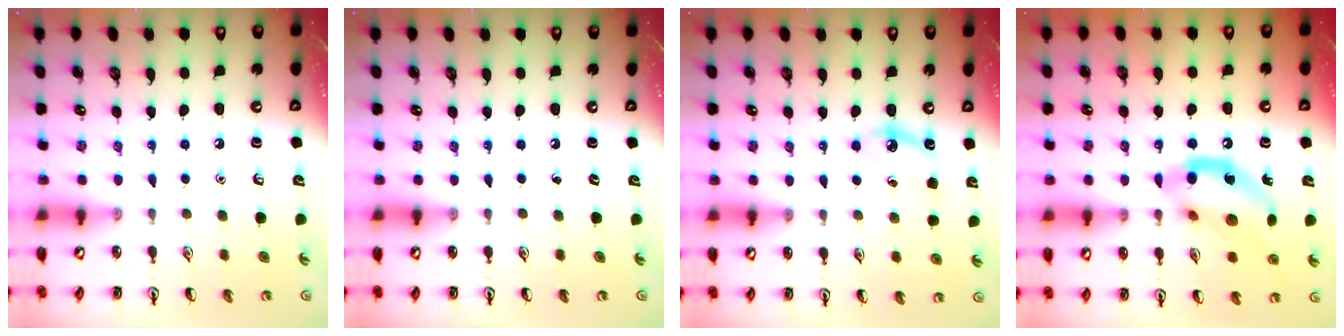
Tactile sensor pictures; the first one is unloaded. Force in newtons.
{"total": 0.0}
{"total": 4.9, "press": 4.7, "slide": 1.6}
{"total": 13.7, "press": 13.3, "slide": 3.2}